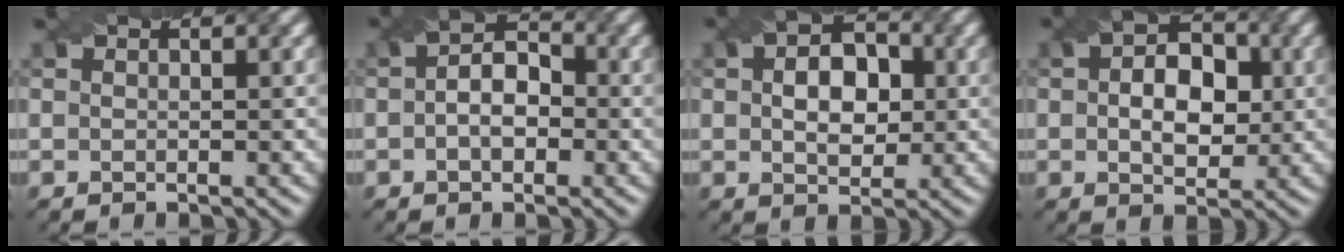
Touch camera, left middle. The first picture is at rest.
{"total": 3.4, "force": [-1.0, 2.4, 2.3], "torque": [-0.019, 0.011, -0.012]}
{"total": 4.4, "force": [-0.2, 3.3, 2.9], "torque": [-0.037, 0.008, 0.007]}
{"total": 4.8, "force": [-0.4, 3.4, 3.4], "torque": [-0.044, 0.006, 0.004]}